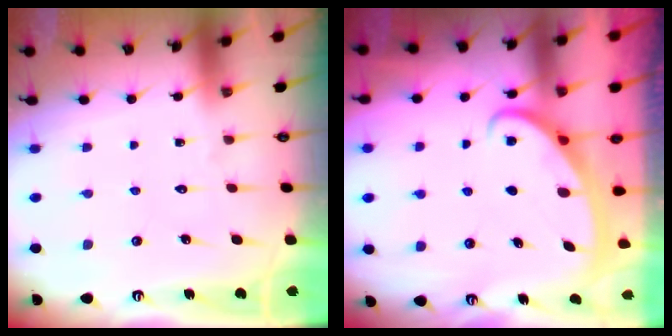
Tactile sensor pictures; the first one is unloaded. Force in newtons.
{"total": 2.6, "press": 2.5, "slide": 0.4}